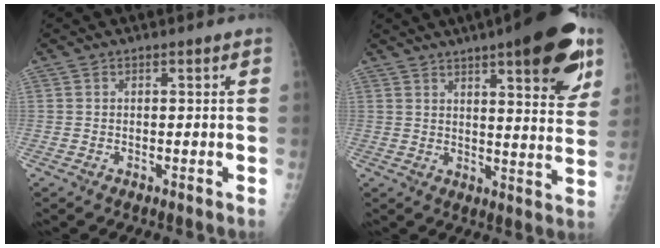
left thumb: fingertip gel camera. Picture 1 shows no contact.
{"total": 18.8, "force": [10.2, 4.9, 15.1], "torque": [-0.172, -0.034, 0.133]}